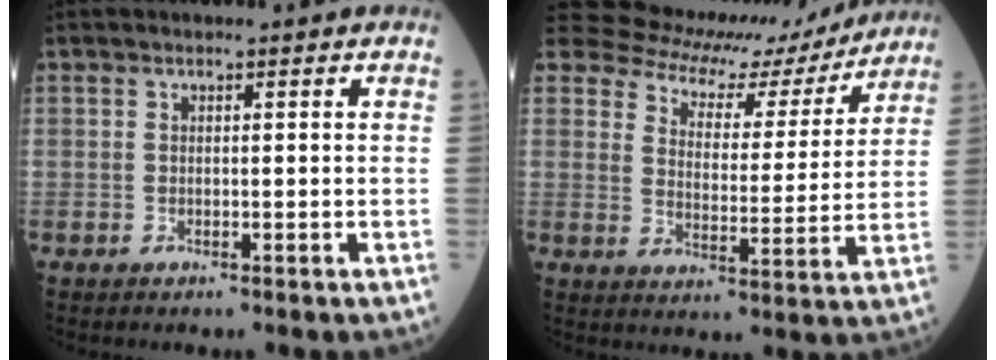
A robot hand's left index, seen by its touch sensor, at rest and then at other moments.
{"total": 14.0, "force": [11.9, 6.4, 3.7], "torque": [-0.052, 0.013, 0.148]}